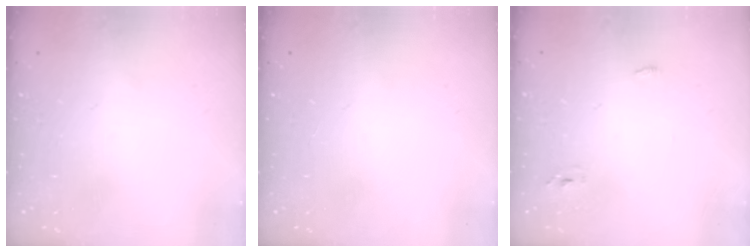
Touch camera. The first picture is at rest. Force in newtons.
{"total": 0.0}
{"total": 2.7, "press": 2.6, "slide": 0.8}